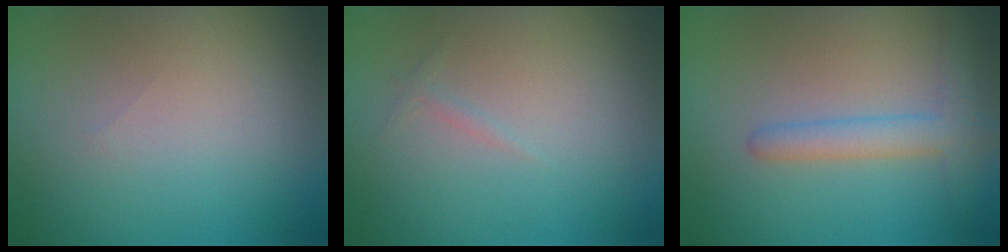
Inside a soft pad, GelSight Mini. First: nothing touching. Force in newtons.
{"total": 0.5, "press": 0.5, "slide": 0.0}
{"total": 3.0, "press": 3.0, "slide": 0.2}